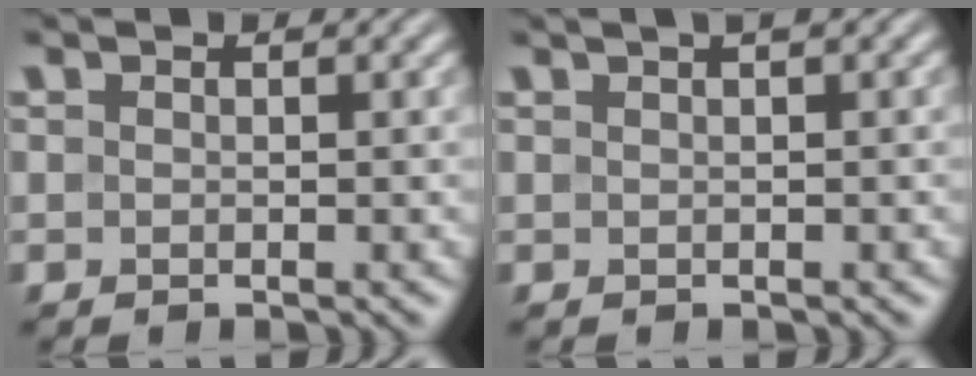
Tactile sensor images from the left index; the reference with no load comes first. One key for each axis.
{"total": 1.4, "fx": 0.5, "fy": 0.1, "fz": 1.3, "tx": -0.019, "ty": 0.005, "tz": 0.005}